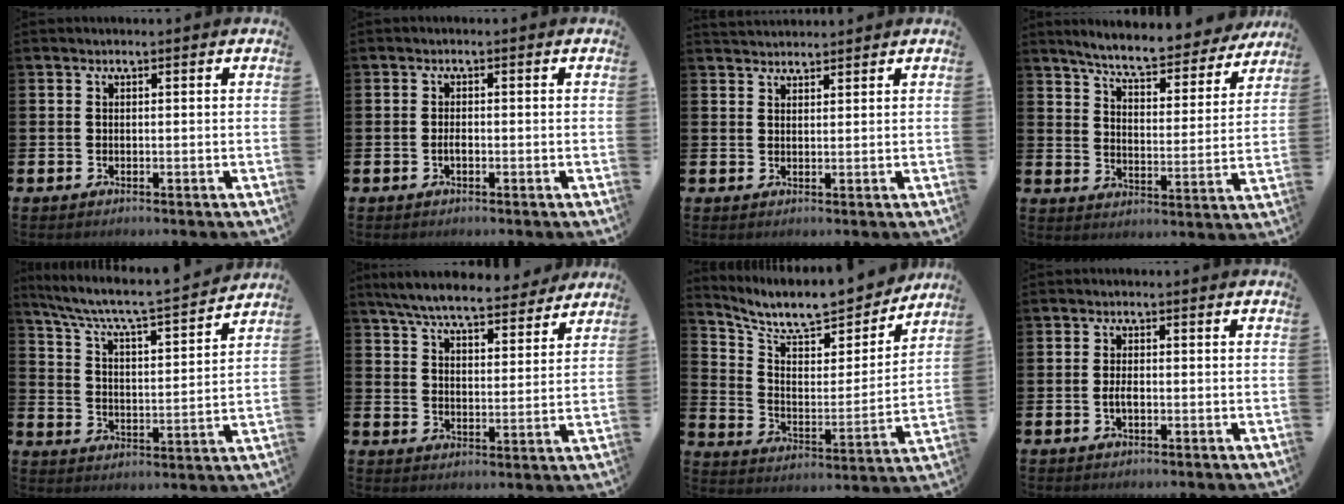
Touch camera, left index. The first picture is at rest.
{"total": 1.1, "force": [-0.3, 0.5, 0.9], "torque": [-0.014, -0.001, -0.008]}
{"total": 2.1, "force": [2.1, 0.5, 0.0], "torque": [0.005, -0.009, 0.036]}
{"total": 6.9, "force": [6.4, 0.7, 2.3], "torque": [-0.068, -0.047, 0.107]}
{"total": 6.6, "force": [6.0, 0.3, 2.6], "torque": [-0.081, -0.049, 0.096]}
{"total": 7.4, "force": [6.9, 1.2, 2.4], "torque": [-0.071, -0.039, 0.121]}
{"total": 9.3, "force": [8.4, 2.6, 3.2], "torque": [-0.091, -0.065, 0.142]}
{"total": 1.7, "force": [-0.4, 0.8, 1.5], "torque": [-0.024, 0.000, -0.008]}